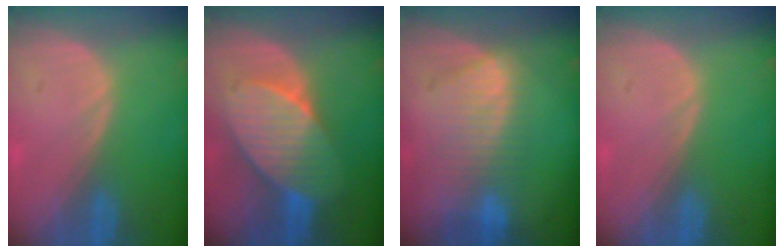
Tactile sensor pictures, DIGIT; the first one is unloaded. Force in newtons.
{"total": 8.8, "press": 8.8, "slide": 0.3}
{"total": 7.8, "press": 7.4, "slide": 2.5}
{"total": 0.0}